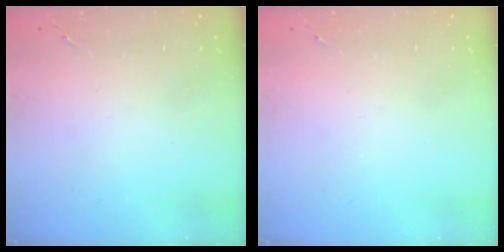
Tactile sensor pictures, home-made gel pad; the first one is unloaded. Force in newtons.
{"total": 0.0}